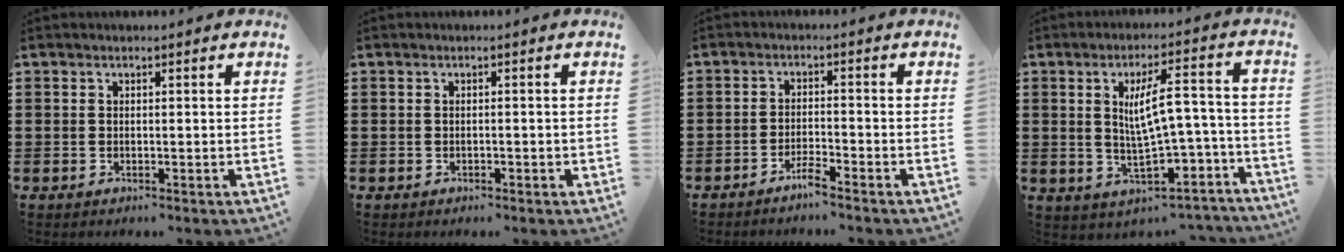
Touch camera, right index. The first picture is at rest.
{"total": 0.5, "force": [-0.4, 0.3, 0.2], "torque": [-0.007, -0.001, -0.007]}
{"total": 2.6, "force": [-2.3, 0.0, 1.2], "torque": [-0.030, 0.001, -0.046]}
{"total": 8.4, "force": [-1.2, 3.7, 7.5], "torque": [-0.120, 0.008, -0.025]}